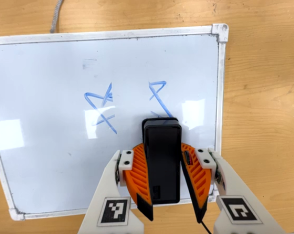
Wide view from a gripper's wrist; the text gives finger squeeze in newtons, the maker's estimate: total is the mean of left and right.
{"total": 9.0, "left": 8.7, "right": 9.4}